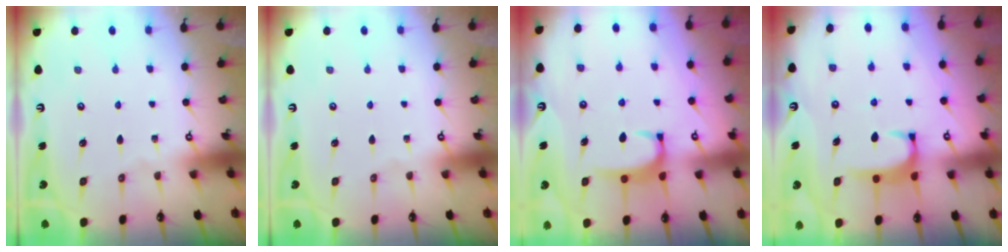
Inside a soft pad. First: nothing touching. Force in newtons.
{"total": 0.0}
{"total": 2.6, "press": 2.6, "slide": 0.4}
{"total": 2.0, "press": 1.9, "slide": 0.5}